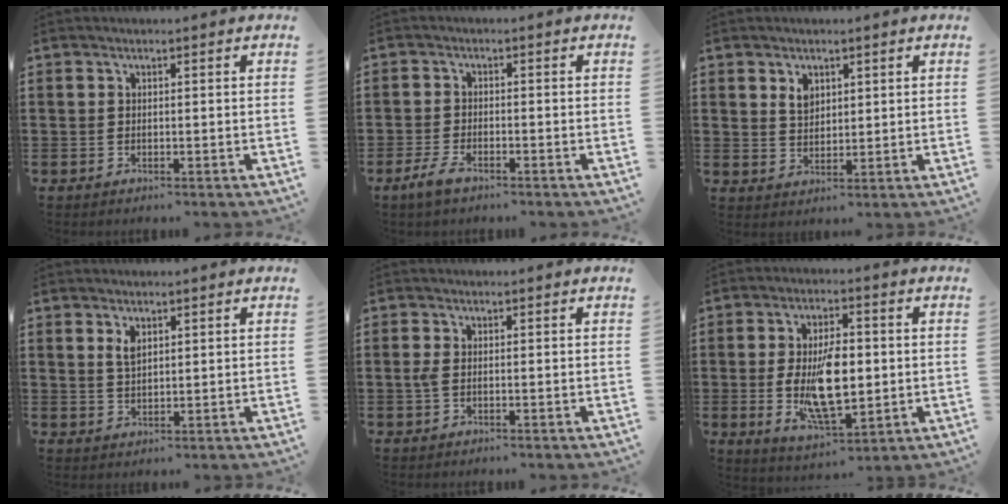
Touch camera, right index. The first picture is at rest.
{"total": 2.7, "force": [-1.9, 1.0, 1.6], "torque": [-0.041, 0.000, -0.042]}
{"total": 3.0, "force": [1.6, 2.1, 1.5], "torque": [-0.036, 0.007, 0.030]}
{"total": 2.3, "force": [1.3, 1.1, 1.6], "torque": [-0.036, 0.002, 0.024]}
{"total": 1.5, "force": [-0.3, 0.5, 1.3], "torque": [-0.041, -0.006, -0.010]}
{"total": 11.1, "force": [-0.5, 5.0, 9.9], "torque": [-0.193, -0.013, -0.013]}